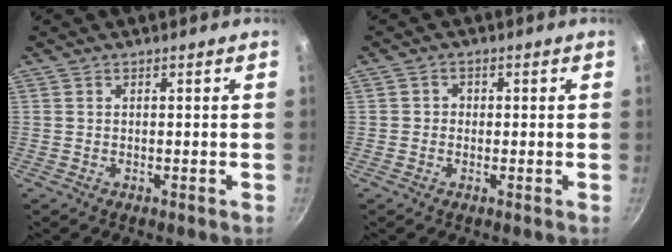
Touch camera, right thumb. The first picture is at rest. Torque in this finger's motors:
{"motor_torque": [-0.17, 0.00, 0.51, -0.01, 0.09]}